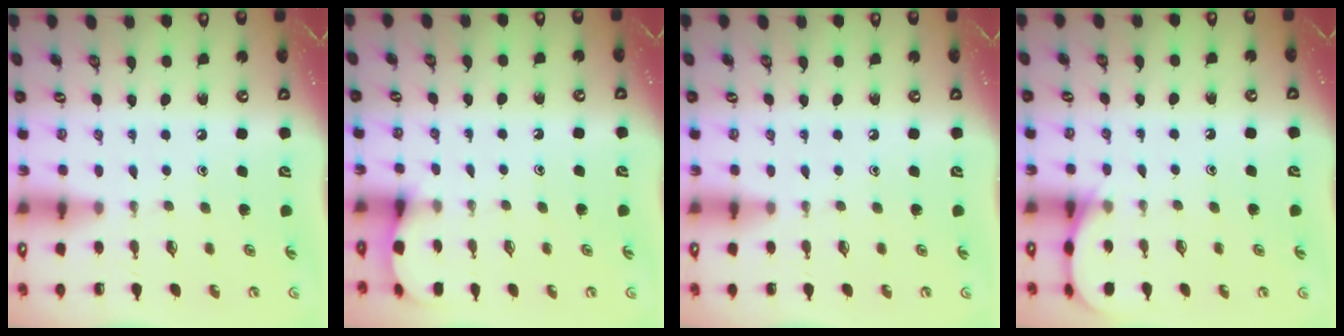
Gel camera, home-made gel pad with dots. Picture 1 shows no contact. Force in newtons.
{"total": 4.1, "press": 4.1, "slide": 0.4}
{"total": 0.0}
{"total": 5.1, "press": 5.1, "slide": 0.5}